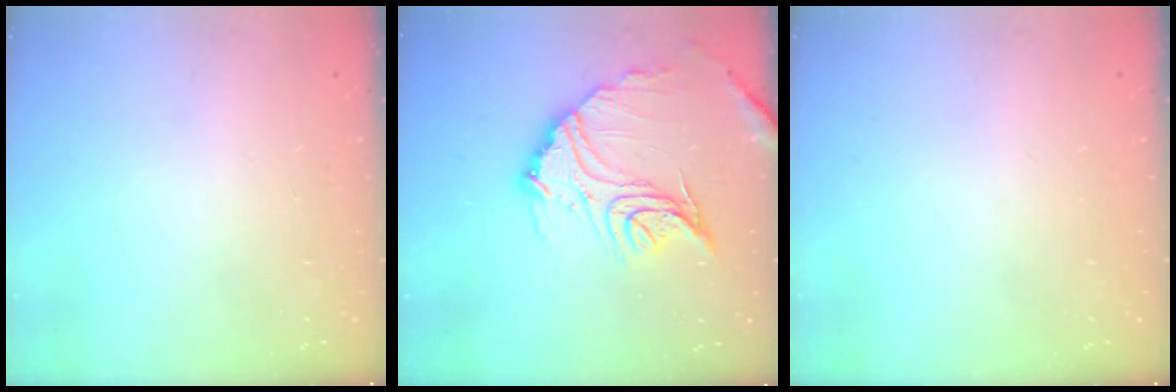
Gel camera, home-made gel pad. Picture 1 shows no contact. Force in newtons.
{"total": 18.2, "press": 18.1, "slide": 1.8}
{"total": 0.0}